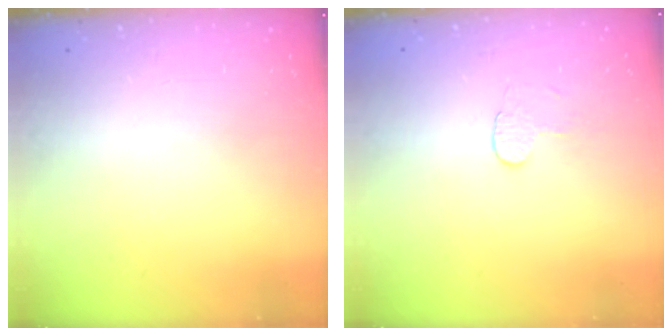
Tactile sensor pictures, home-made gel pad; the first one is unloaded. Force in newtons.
{"total": 3.7, "press": 3.7, "slide": 0.3}